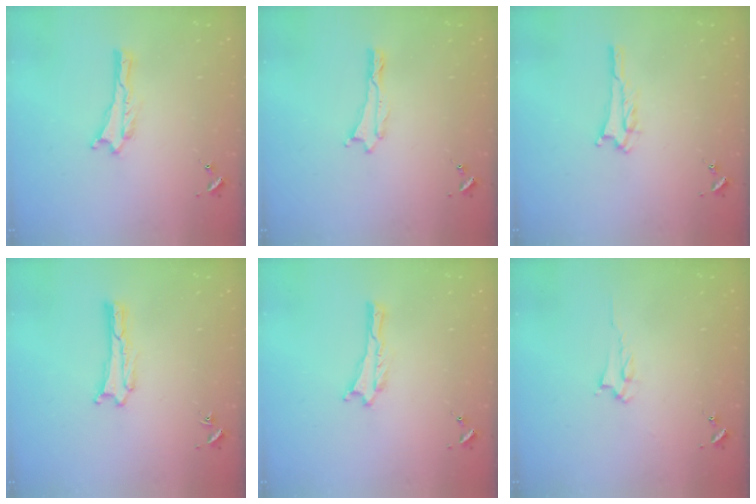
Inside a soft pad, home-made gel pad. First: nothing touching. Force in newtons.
{"total": 0.0}
{"total": 2.8, "press": 2.8, "slide": 0.3}
{"total": 0.9, "press": 0.9, "slide": 0.0}
{"total": 0.0}
{"total": 2.0, "press": 1.9, "slide": 0.3}